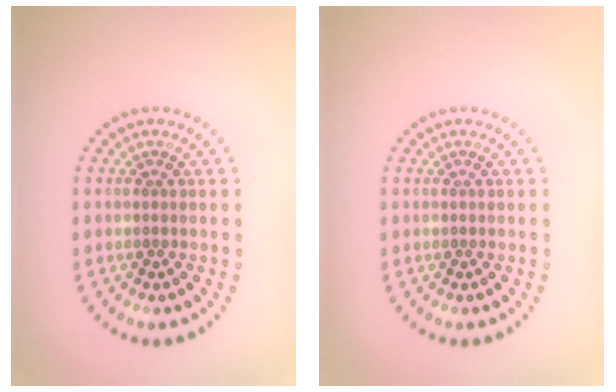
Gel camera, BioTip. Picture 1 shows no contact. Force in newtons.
{"total": 0.0}